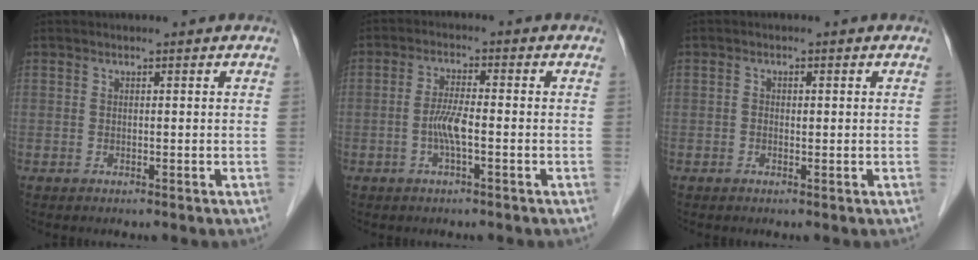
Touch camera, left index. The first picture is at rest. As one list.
[{"total": 3.8, "force": [-1.0, 0.4, 3.6], "torque": [-0.083, 0.001, -0.023]}, {"total": 0.9, "force": [0.1, 0.6, 0.6], "torque": [-0.018, 0.003, 0.001]}]